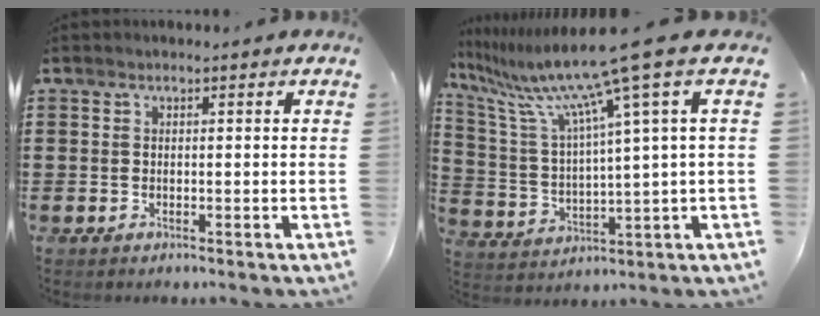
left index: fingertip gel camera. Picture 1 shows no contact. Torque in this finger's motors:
{"motor_torque": [1.11, -1.03, 0.84, 0.21]}